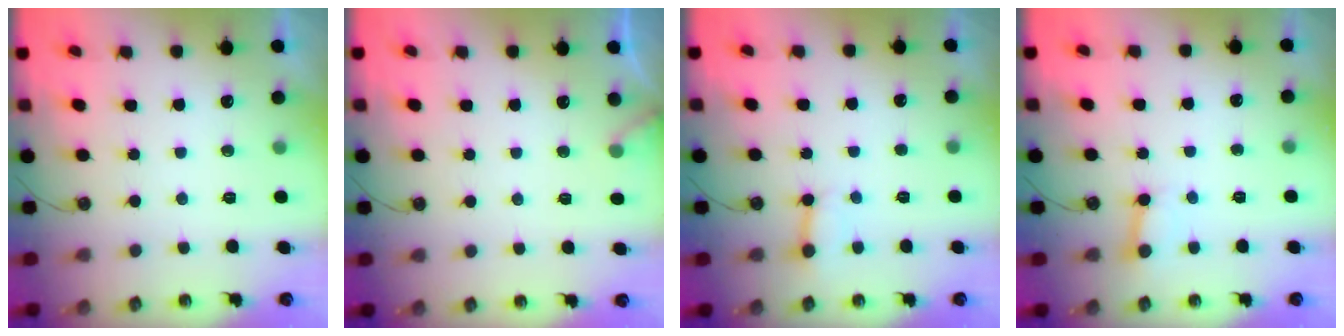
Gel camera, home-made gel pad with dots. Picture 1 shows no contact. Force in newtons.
{"total": 3.8, "press": 3.8, "slide": 0.3}
{"total": 3.7, "press": 3.6, "slide": 0.4}
{"total": 5.0, "press": 5.0, "slide": 0.5}